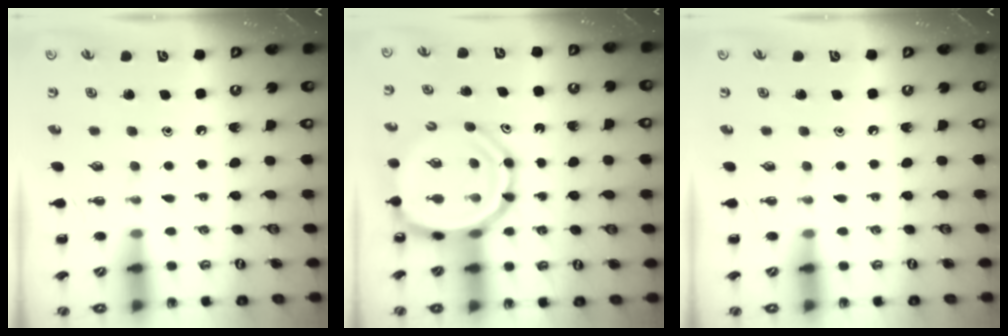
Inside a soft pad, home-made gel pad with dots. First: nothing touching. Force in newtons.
{"total": 12.5, "press": 11.9, "slide": 3.7}
{"total": 0.0}